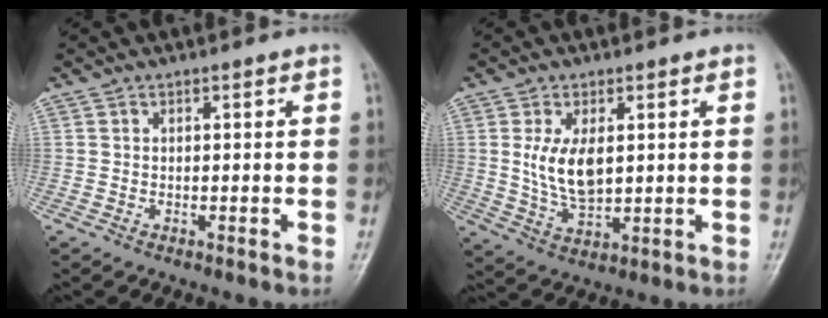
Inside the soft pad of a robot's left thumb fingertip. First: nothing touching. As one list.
[{"total": 8.2, "force": [1.4, 4.4, 6.8], "torque": [-0.120, -0.016, 0.035]}]